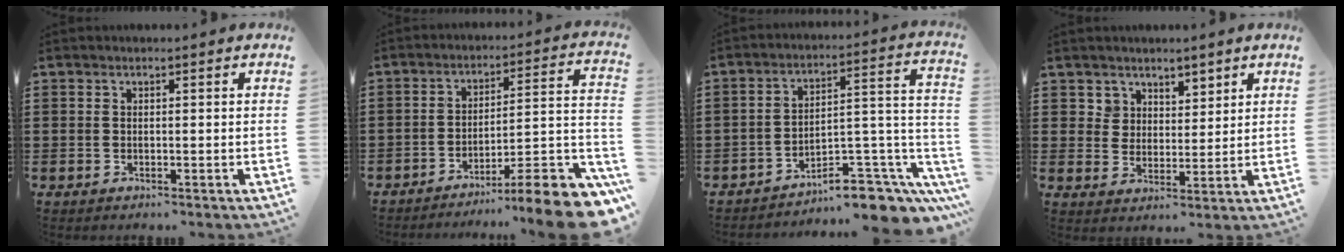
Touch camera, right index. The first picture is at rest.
{"total": 9.4, "force": [-7.2, 0.2, 6.1], "torque": [-0.078, 0.000, -0.141]}
{"total": 8.7, "force": [-6.9, 3.0, 4.3], "torque": [-0.043, 0.011, -0.129]}
{"total": 4.7, "force": [3.6, 2.9, -0.4], "torque": [-0.012, 0.002, 0.070]}